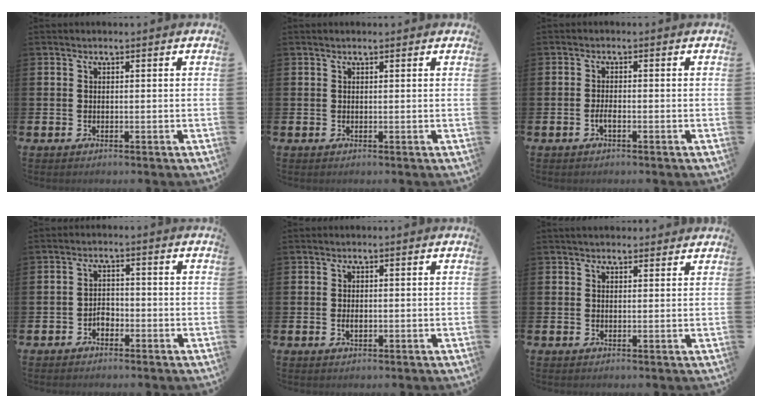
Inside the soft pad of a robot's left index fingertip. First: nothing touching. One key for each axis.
{"total": 0.5, "fx": 0.4, "fy": 0.1, "fz": 0.3, "tx": -0.002, "ty": 0.001, "tz": 0.006}
{"total": 1.4, "fx": -0.7, "fy": 0.4, "fz": 1.2, "tx": -0.030, "ty": 0.003, "tz": -0.012}
{"total": 2.0, "fx": -1.3, "fy": 1.3, "fz": 0.8, "tx": -0.016, "ty": 0.005, "tz": -0.029}
{"total": 1.0, "fx": -0.1, "fy": 0.5, "fz": 0.9, "tx": -0.016, "ty": 0.002, "tz": -0.004}
{"total": 2.1, "fx": 2.0, "fy": 0.6, "fz": 0.2, "tx": 0.005, "ty": -0.007, "tz": 0.033}